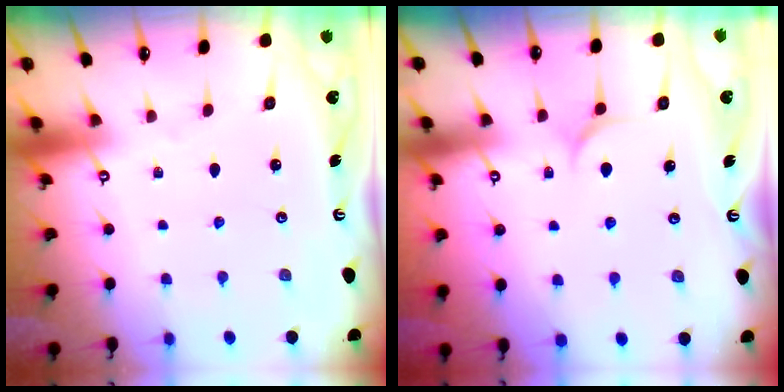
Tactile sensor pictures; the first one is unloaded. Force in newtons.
{"total": 6.3, "press": 6.3, "slide": 0.3}